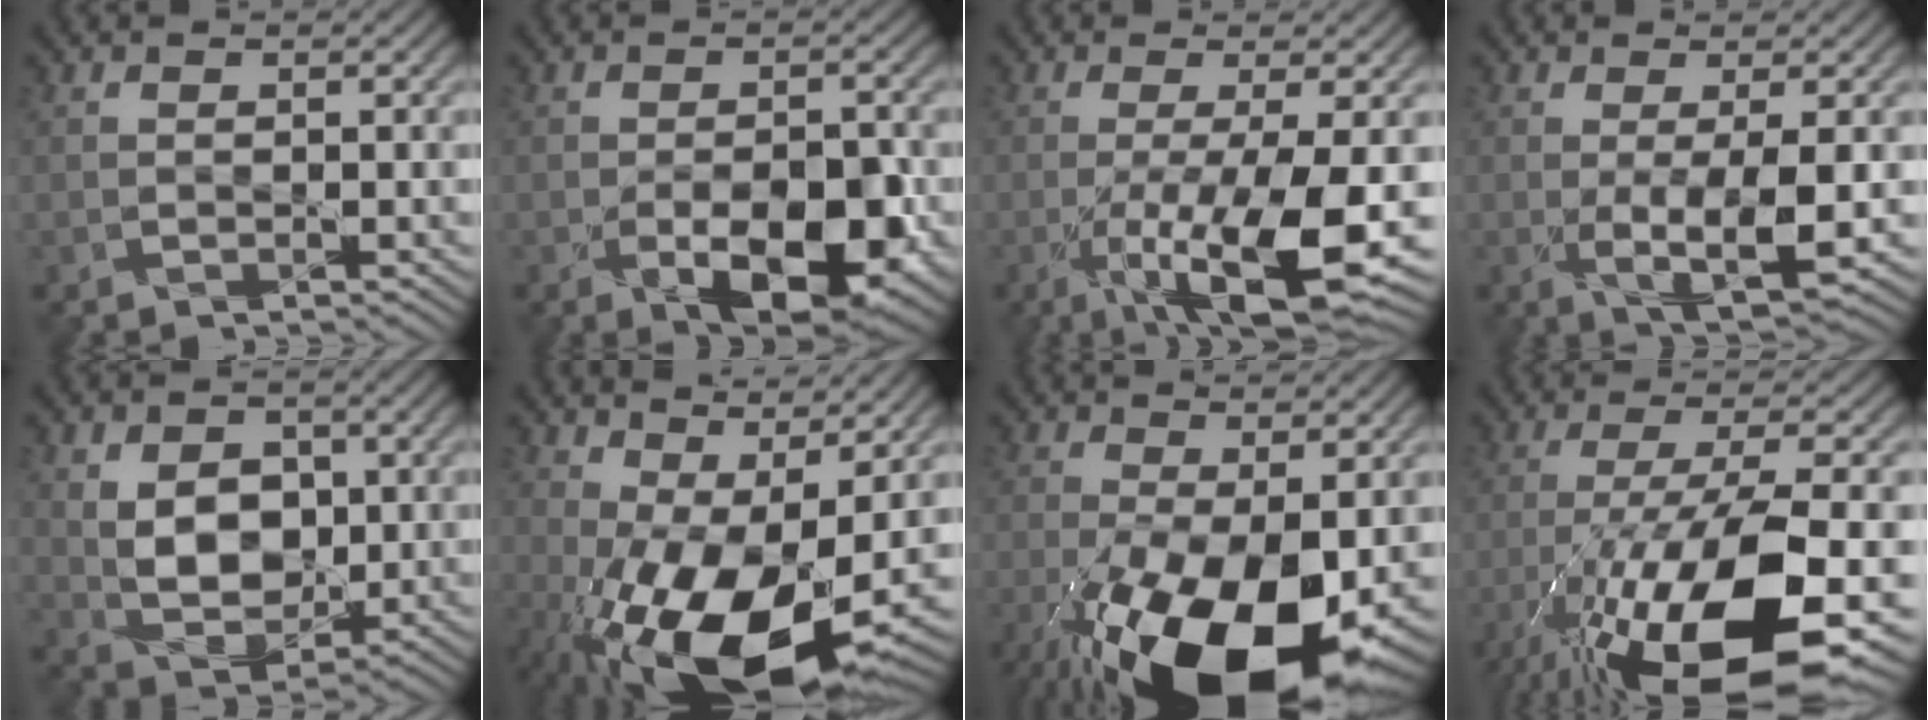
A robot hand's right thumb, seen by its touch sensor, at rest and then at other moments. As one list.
[{"total": 8.5, "force": [-3.1, 4.0, 6.9], "torque": [-0.114, -0.013, -0.044]}, {"total": 11.1, "force": [-3.5, 2.6, 10.2], "torque": [-0.177, -0.013, -0.051]}, {"total": 5.4, "force": [-0.5, 1.2, 5.2], "torque": [-0.101, -0.006, -0.006]}, {"total": 6.9, "force": [0.9, 5.0, 4.6], "torque": [-0.096, -0.004, 0.015]}, {"total": 16.8, "force": [-3.3, 7.5, 14.6], "torque": [-0.277, -0.023, -0.042]}, {"total": 18.2, "force": [-7.3, 8.6, 14.3], "torque": [-0.288, -0.052, -0.106]}, {"total": 19.3, "force": [-10.1, 5.3, 15.5], "torque": [-0.291, -0.027, -0.167]}]